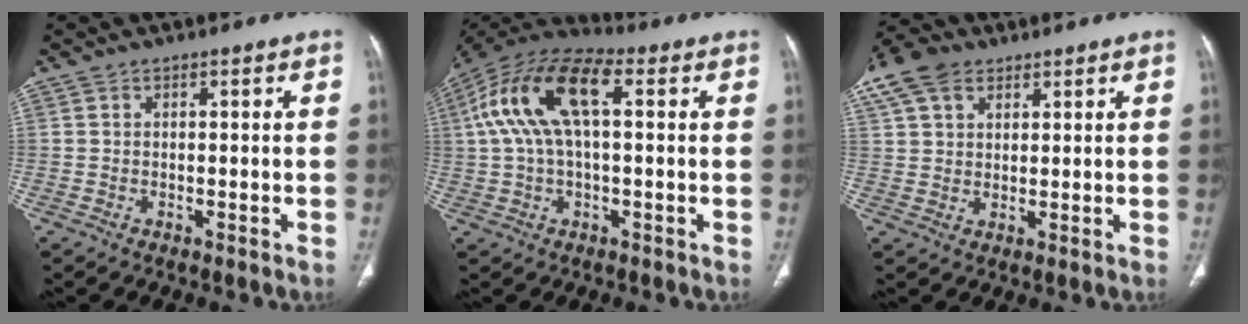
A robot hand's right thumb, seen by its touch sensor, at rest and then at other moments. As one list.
[{"total": 15.9, "force": [3.3, 7.3, 13.7], "torque": [-0.277, 0.046, 0.055]}, {"total": 12.2, "force": [6.6, 8.1, 6.3], "torque": [-0.140, 0.021, 0.128]}]